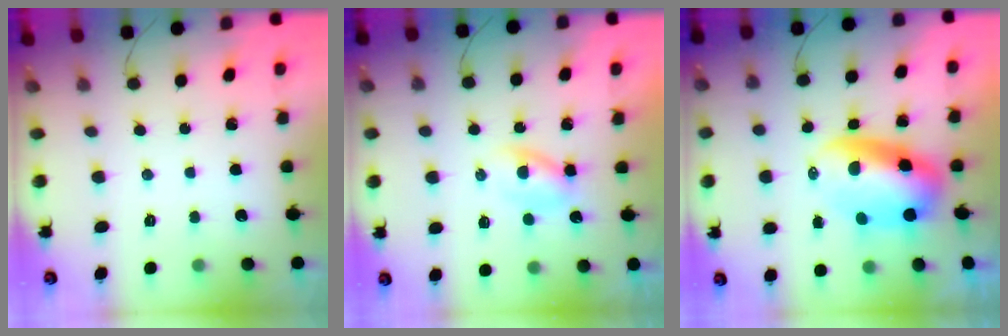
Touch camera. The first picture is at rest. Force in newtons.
{"total": 3.0, "press": 2.7, "slide": 1.3}
{"total": 8.9, "press": 8.6, "slide": 2.2}